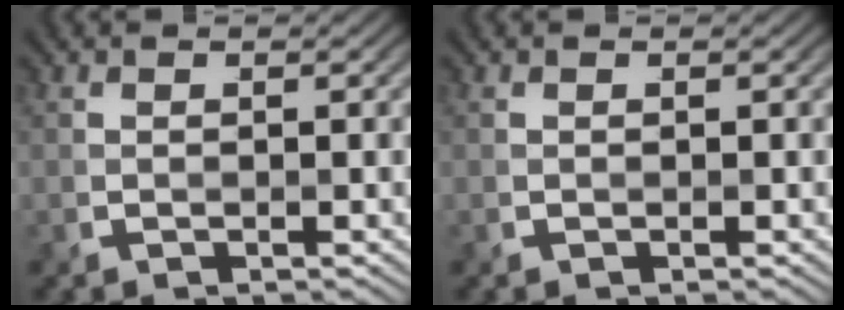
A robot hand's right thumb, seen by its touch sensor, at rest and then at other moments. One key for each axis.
{"total": 0.0}